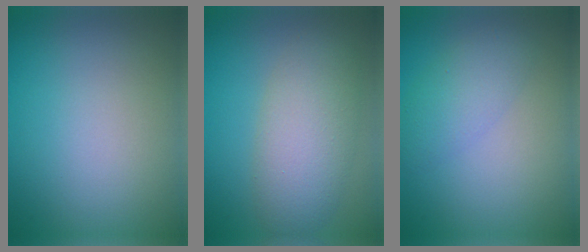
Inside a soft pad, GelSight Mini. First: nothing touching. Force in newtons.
{"total": 5.6, "press": 5.6, "slide": 0.4}
{"total": 2.8, "press": 2.8, "slide": 0.1}